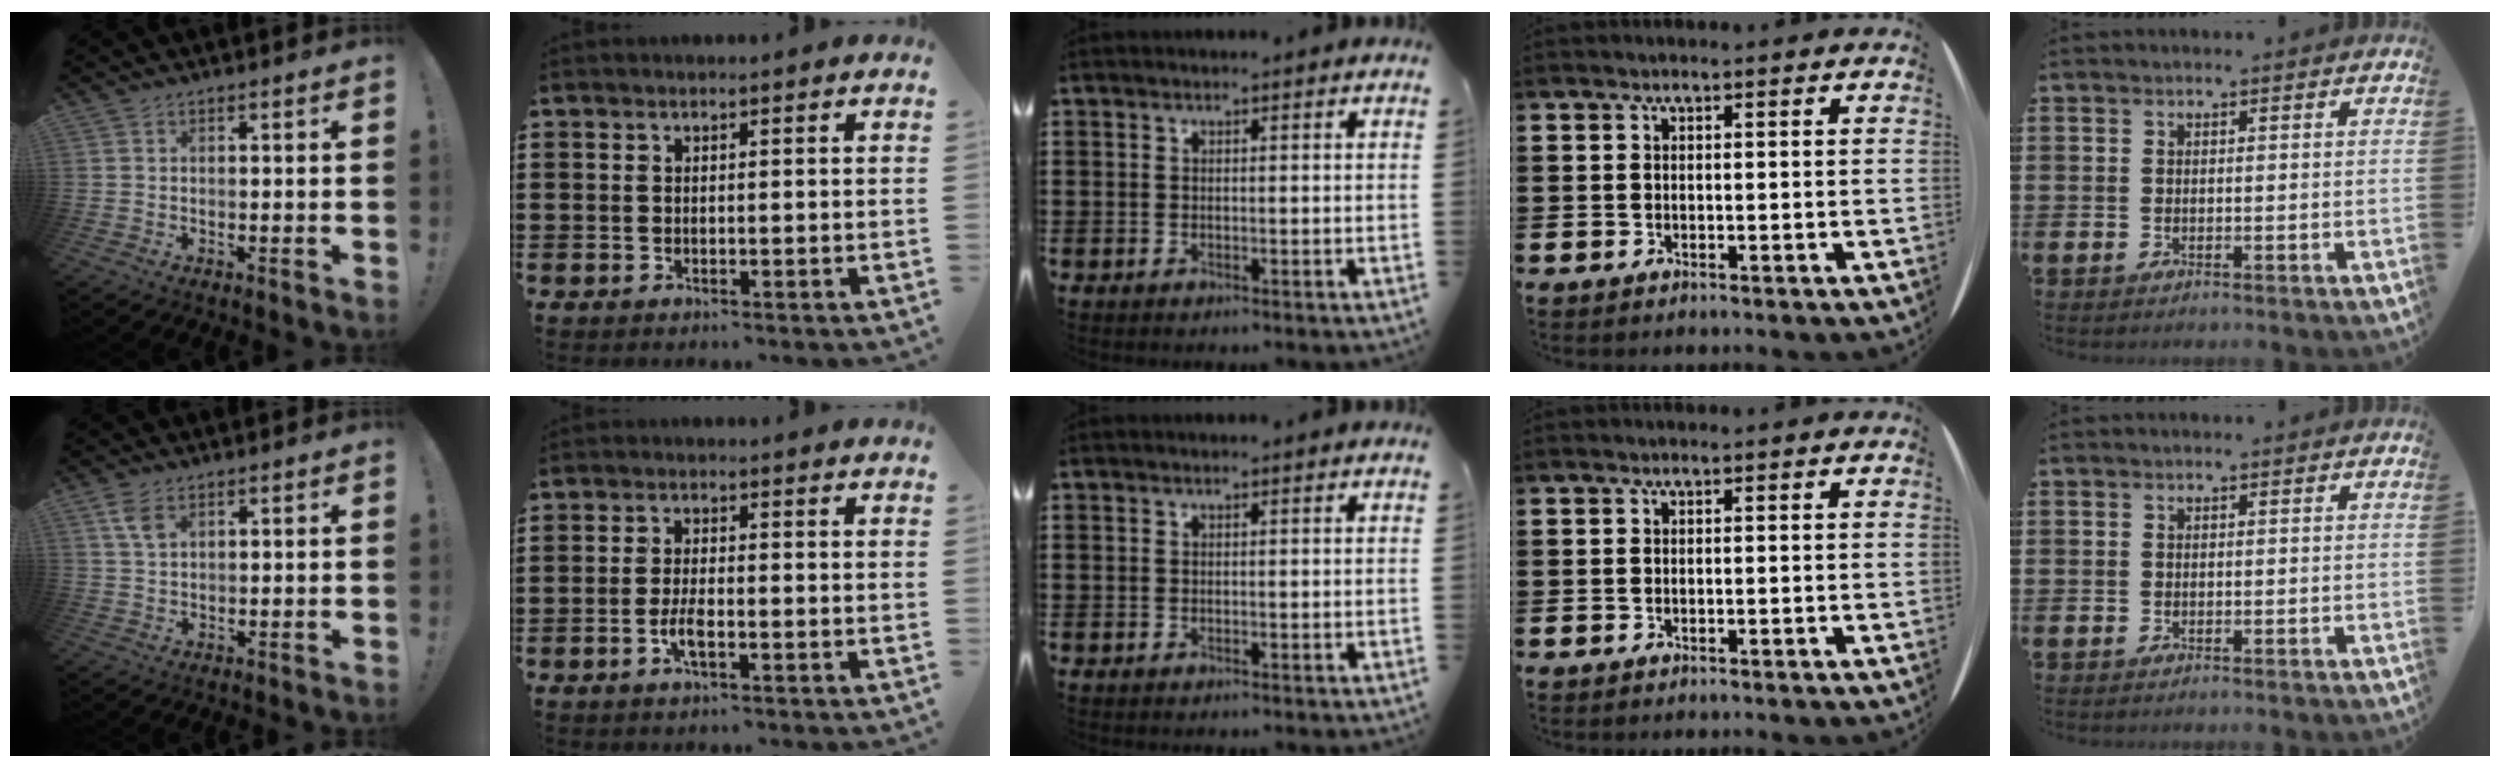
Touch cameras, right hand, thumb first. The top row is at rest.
{"thumb": {"total": 4.6, "force": [2.4, 2.3, 3.2], "torque": [-0.051, -0.008, 0.042]}, "index": {"total": 3.2, "force": [-1.3, 0.9, 2.8], "torque": [-0.063, -0.002, -0.027]}}